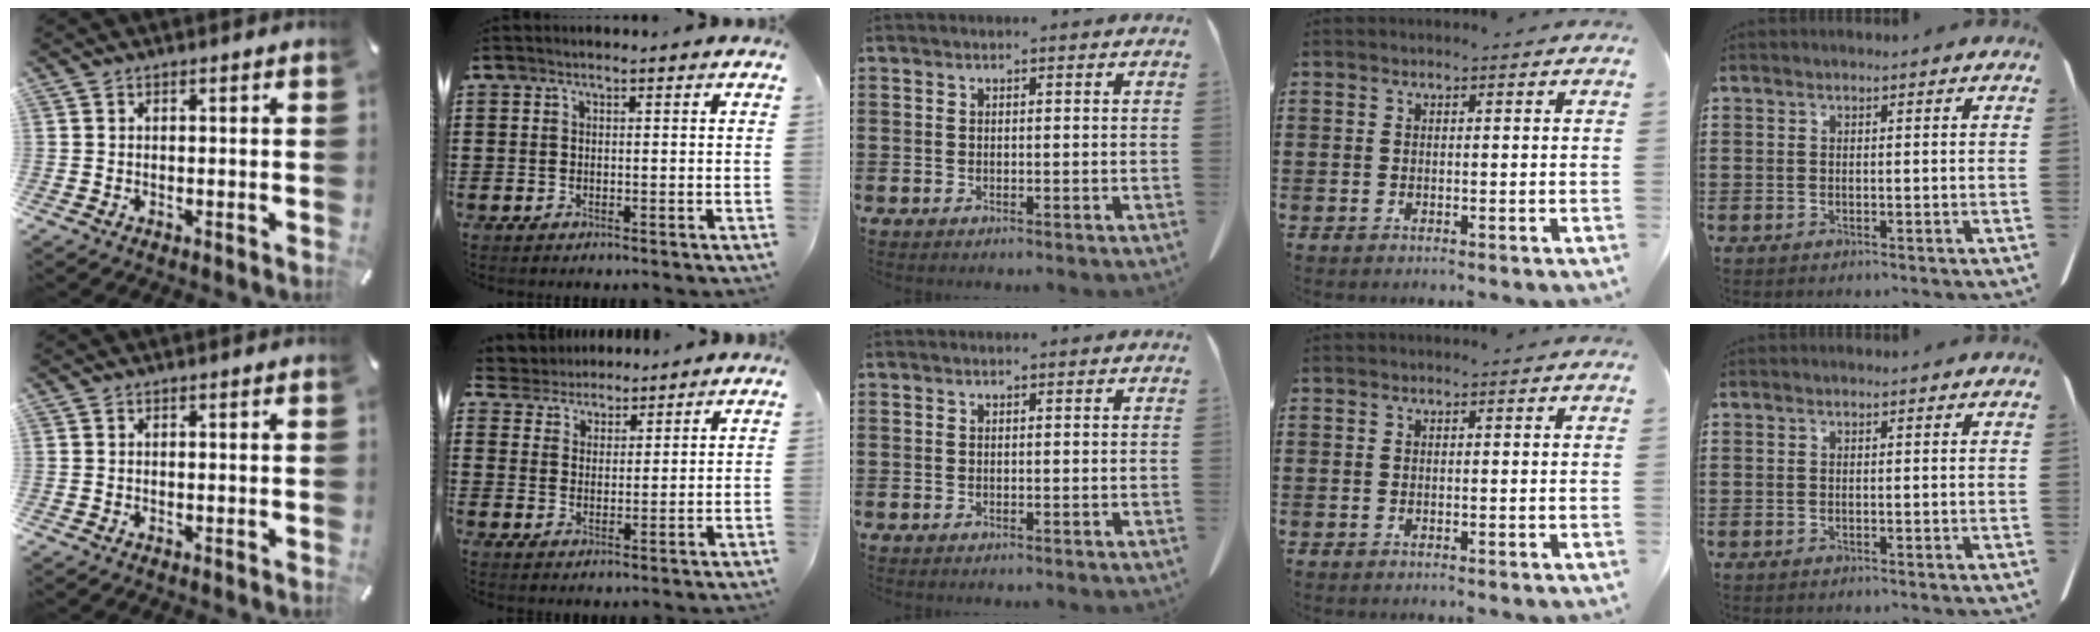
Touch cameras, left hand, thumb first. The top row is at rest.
{"index": {"total": 3.9, "force": [3.5, 1.6, -0.5], "torque": [-0.013, -0.009, 0.063]}}